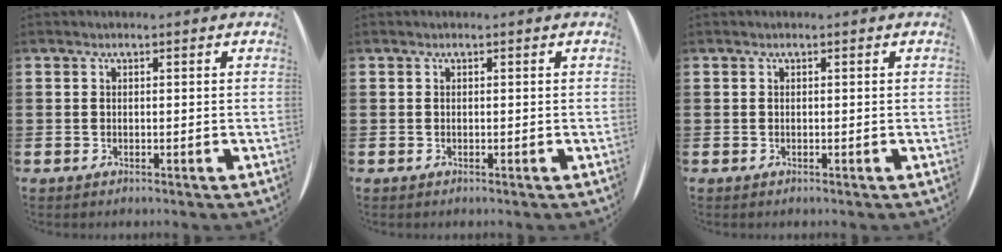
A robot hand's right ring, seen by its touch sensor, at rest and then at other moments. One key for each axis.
{"total": 0.0}
{"total": 0.0}